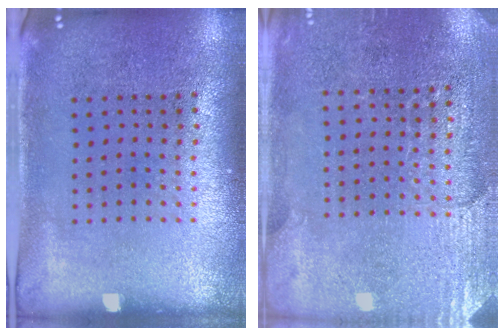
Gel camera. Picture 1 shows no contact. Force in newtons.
{"total": 2.8, "press": 2.6, "slide": 1.0}